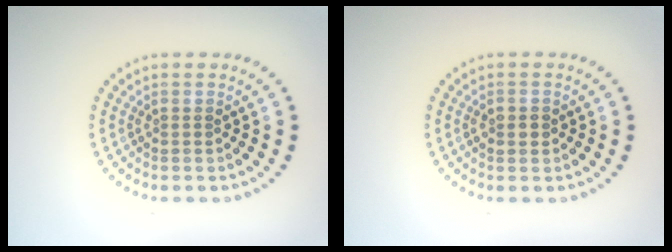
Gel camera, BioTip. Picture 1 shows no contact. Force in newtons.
{"total": 1.7, "press": 1.7, "slide": 0.1}